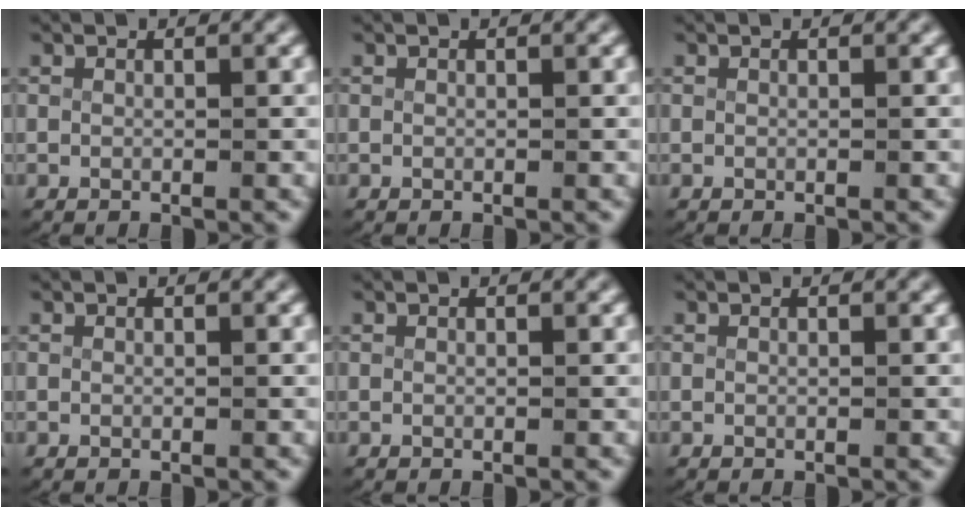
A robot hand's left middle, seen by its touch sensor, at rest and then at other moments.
{"total": 0.0}
{"total": 0.0}
{"total": 0.0}
{"total": 0.0}
{"total": 0.0}